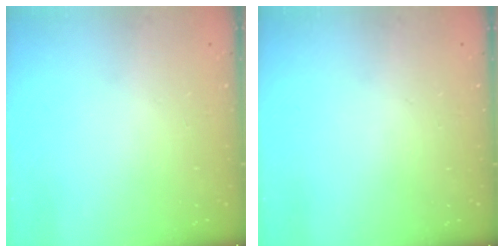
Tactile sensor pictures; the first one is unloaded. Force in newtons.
{"total": 0.0}